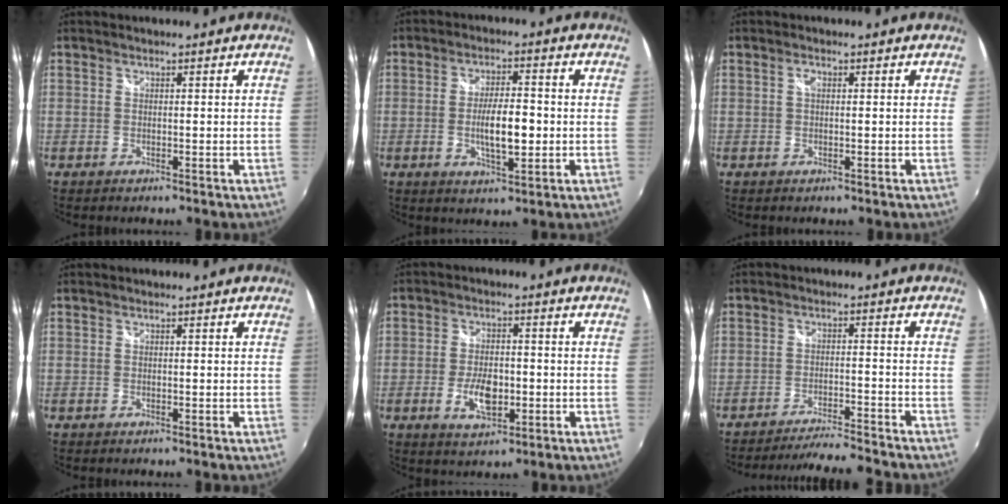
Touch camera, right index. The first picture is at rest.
{"total": 7.9, "force": [-1.2, 2.5, 7.4], "torque": [-0.136, -0.003, -0.017]}
{"total": 1.1, "force": [0.2, 0.5, 0.9], "torque": [-0.017, 0.003, 0.001]}
{"total": 0.0}
{"total": 7.1, "force": [-1.8, 3.7, 5.7], "torque": [-0.114, -0.006, -0.029]}
{"total": 11.4, "force": [-10.7, 0.0, 3.9], "torque": [-0.084, 0.002, -0.160]}